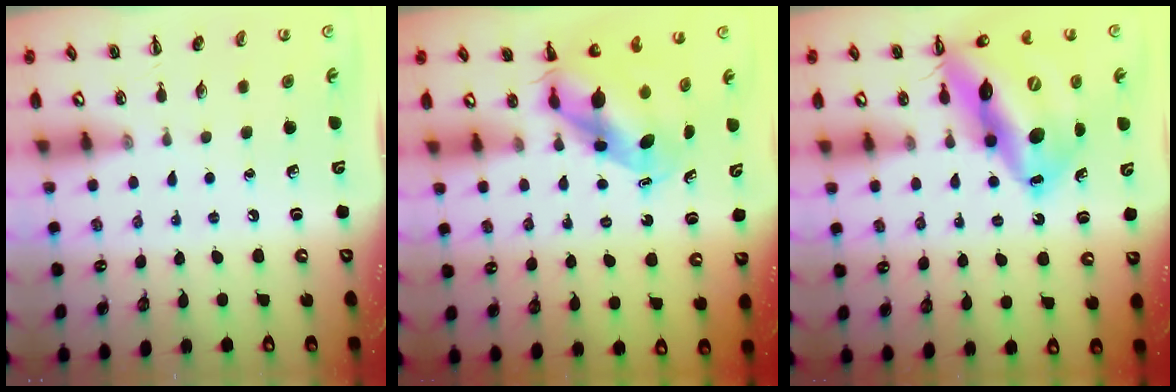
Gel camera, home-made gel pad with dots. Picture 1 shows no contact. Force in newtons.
{"total": 5.8, "press": 5.6, "slide": 1.3}
{"total": 22.4, "press": 21.6, "slide": 5.7}